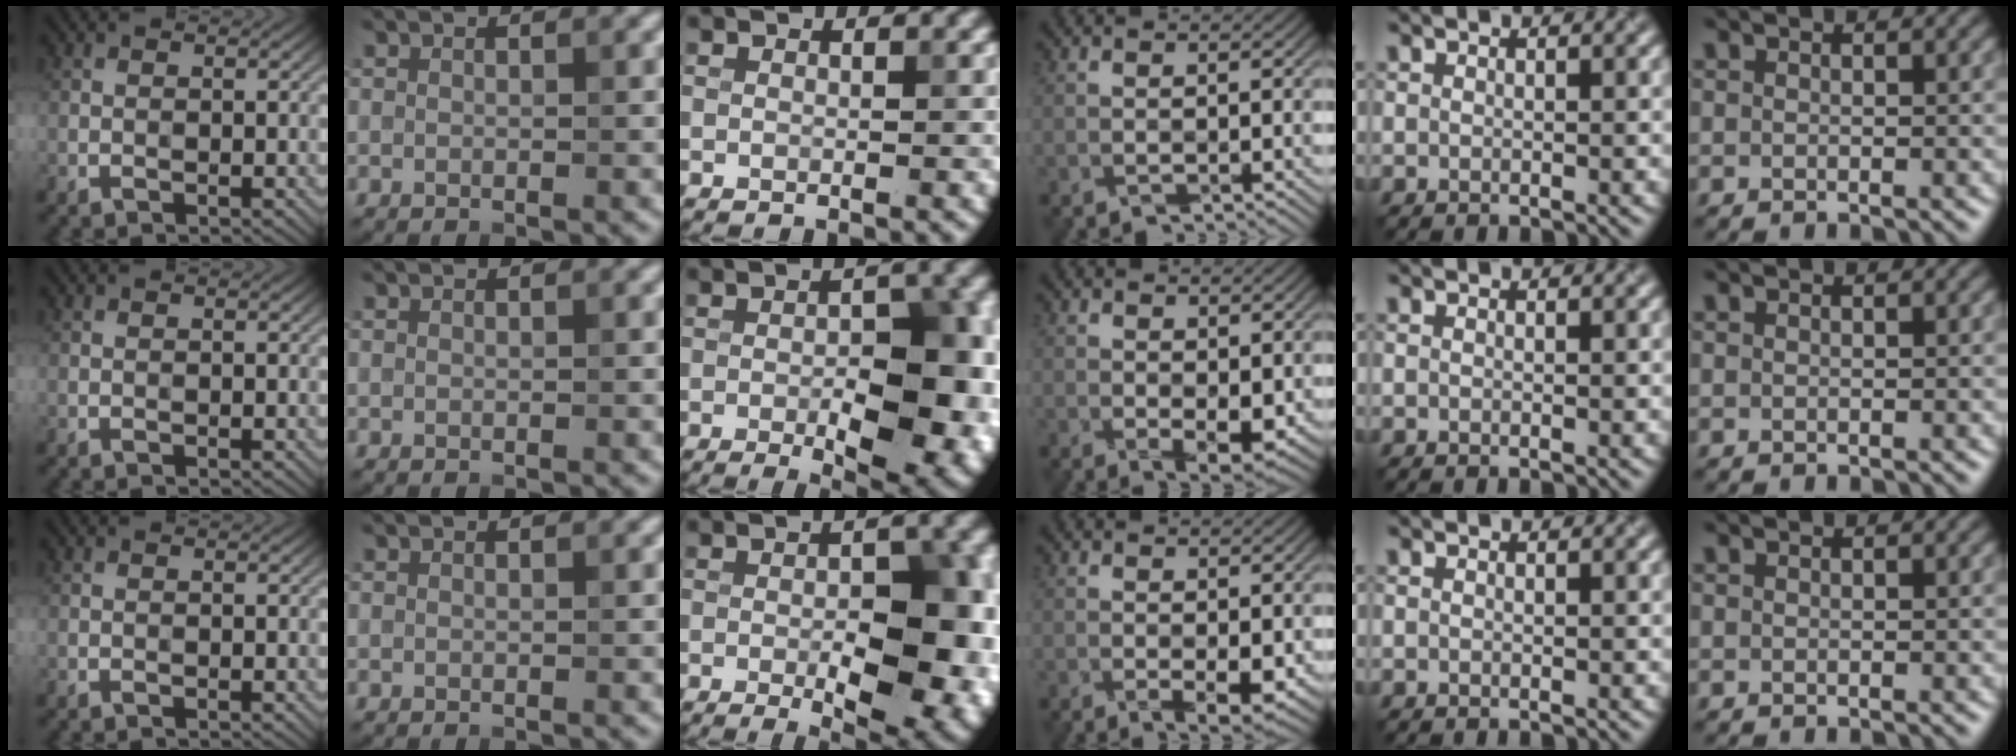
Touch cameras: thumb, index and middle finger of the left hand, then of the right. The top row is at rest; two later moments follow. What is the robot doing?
{"motion": "wrap", "object": "arm wrap"}